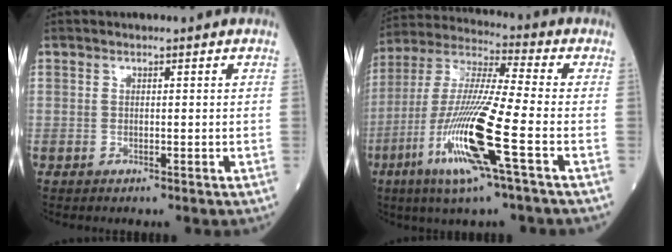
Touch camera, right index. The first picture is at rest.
{"total": 16.7, "force": [-6.1, 0.0, 15.6], "torque": [-0.326, -0.022, -0.122]}